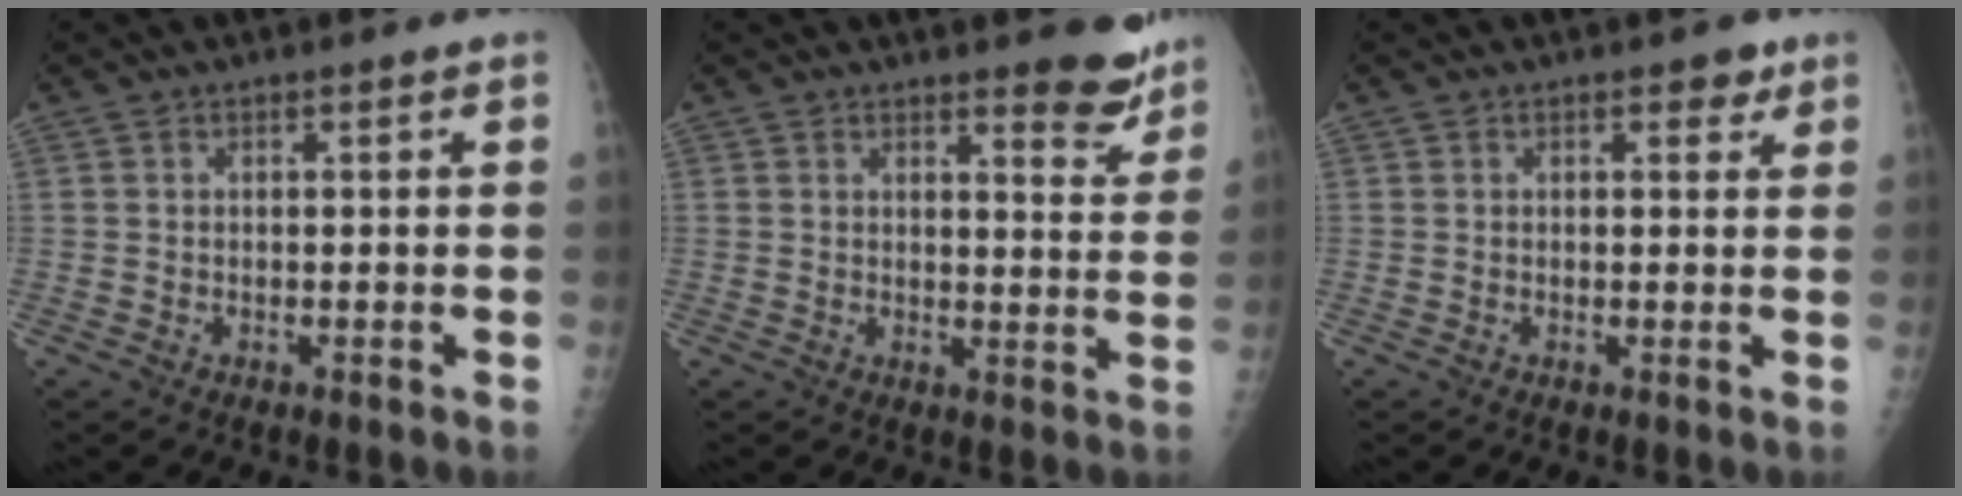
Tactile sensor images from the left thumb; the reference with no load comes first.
{"total": 6.5, "force": [5.2, 2.0, 3.3], "torque": [-0.014, -0.039, 0.059]}
{"total": 2.1, "force": [1.3, 1.3, 1.1], "torque": [0.004, -0.004, 0.013]}